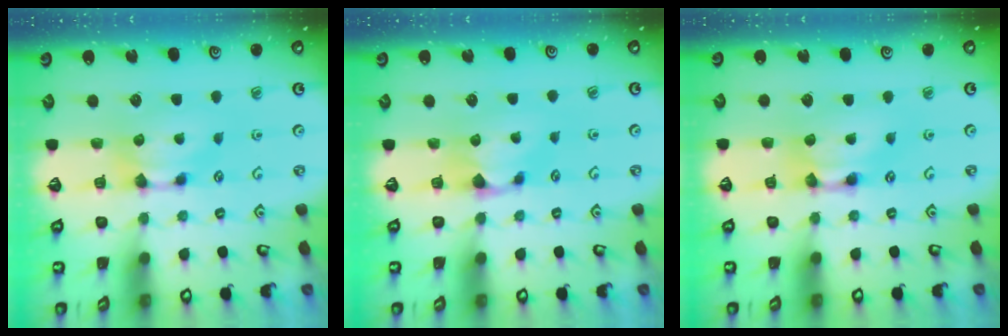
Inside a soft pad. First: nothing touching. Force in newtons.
{"total": 1.1, "press": 0.8, "slide": 0.7}
{"total": 2.2, "press": 2.2, "slide": 0.1}